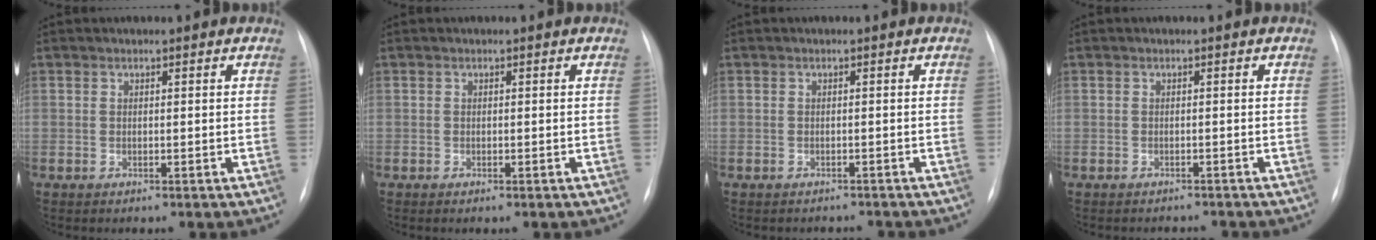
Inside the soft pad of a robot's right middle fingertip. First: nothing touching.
{"total": 0.7, "force": [-0.4, 0.1, 0.5], "torque": [-0.008, -0.003, -0.004]}
{"total": 2.7, "force": [-2.6, 0.8, -0.1], "torque": [0.005, 0.000, -0.031]}
{"total": 2.8, "force": [-2.8, 0.6, 0.1], "torque": [0.005, -0.002, -0.033]}